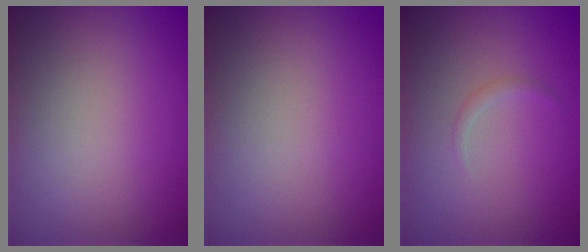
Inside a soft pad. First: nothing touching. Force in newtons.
{"total": 0.0}
{"total": 0.6, "press": 0.6, "slide": 0.0}